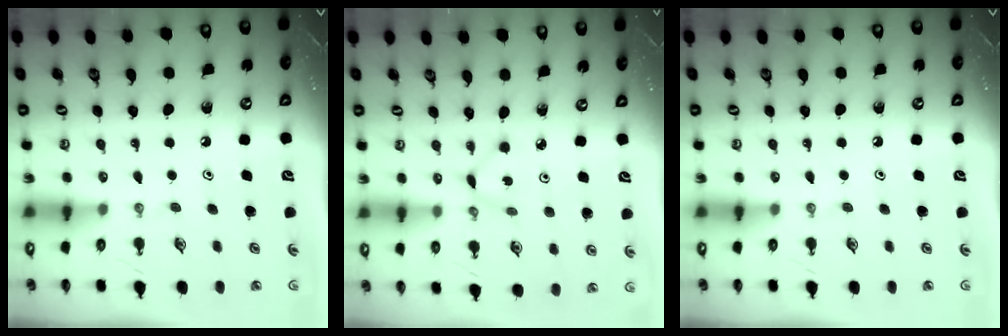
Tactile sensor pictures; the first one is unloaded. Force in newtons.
{"total": 1.8, "press": 1.7, "slide": 0.3}
{"total": 0.0}